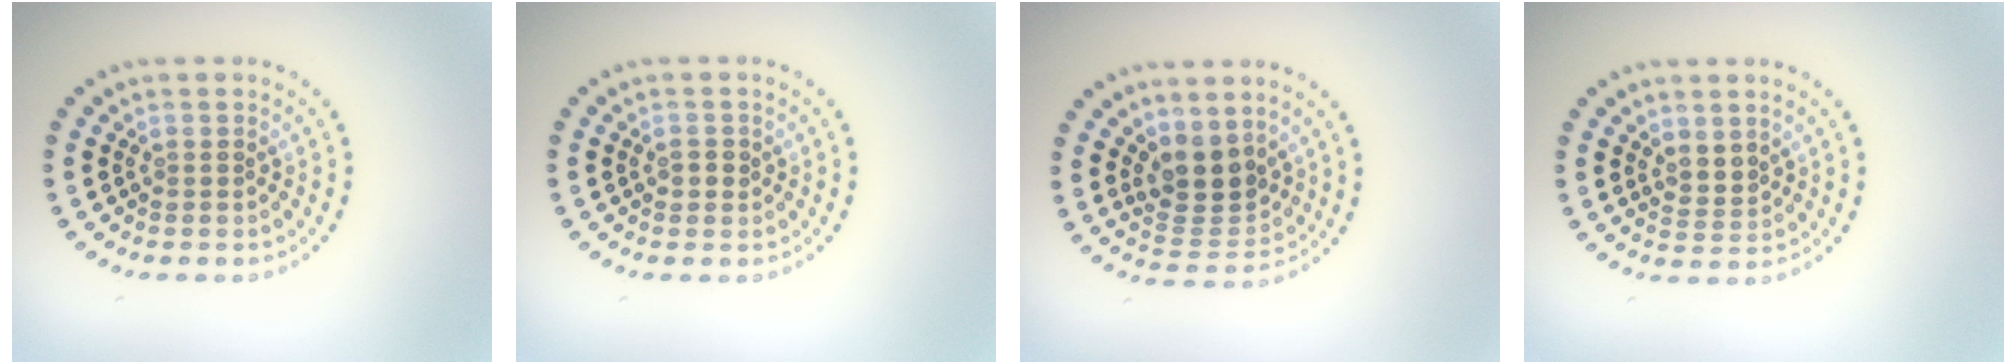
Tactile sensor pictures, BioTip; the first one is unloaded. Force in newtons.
{"total": 1.1, "press": 1.0, "slide": 0.2}
{"total": 3.8, "press": 3.4, "slide": 1.7}
{"total": 1.7, "press": 1.3, "slide": 1.0}